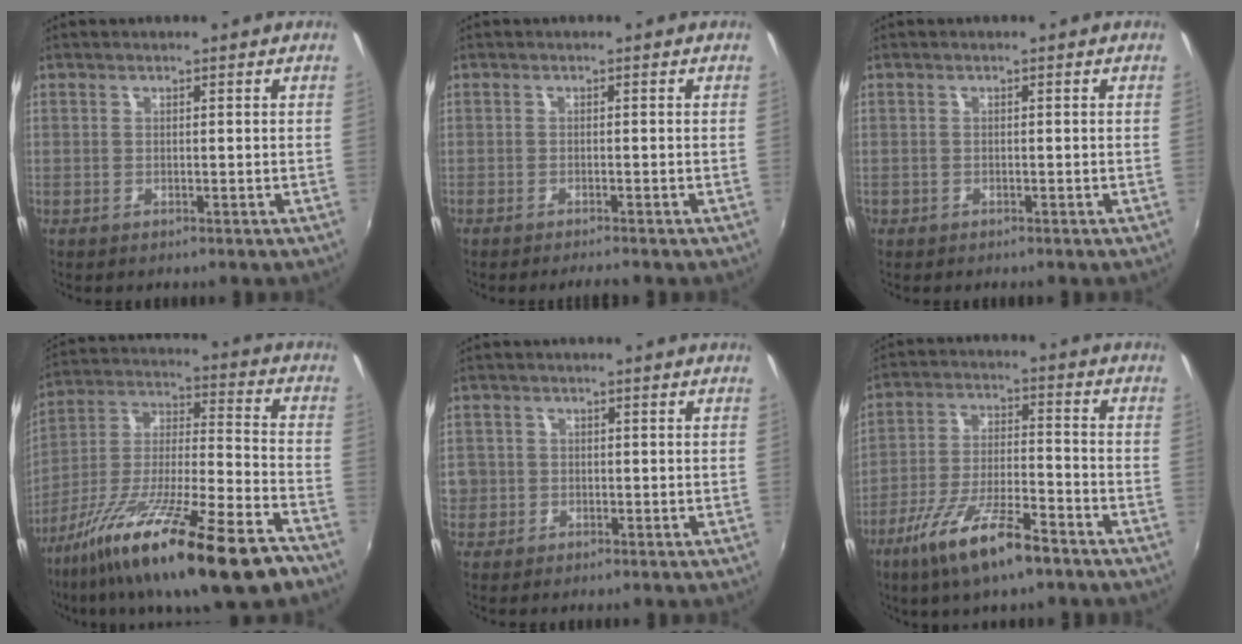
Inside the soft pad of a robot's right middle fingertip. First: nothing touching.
{"total": 2.2, "force": [-2.0, 0.0, 0.8], "torque": [-0.022, -0.009, -0.037]}
{"total": 0.8, "force": [-0.6, 0.6, 0.0], "torque": [-0.005, -0.002, -0.011]}
{"total": 25.2, "force": [-16.3, 4.0, 18.8], "torque": [-0.325, -0.051, -0.273]}
{"total": 4.9, "force": [-1.0, 4.7, 1.2], "torque": [-0.035, 0.006, -0.014]}
{"total": 13.7, "force": [-9.0, 3.0, 9.8], "torque": [-0.202, -0.023, -0.162]}